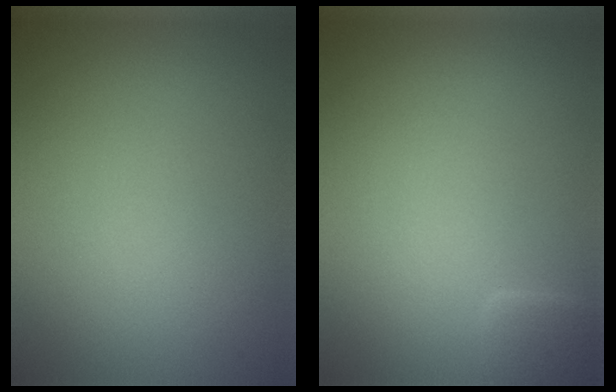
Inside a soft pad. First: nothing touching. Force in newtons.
{"total": 1.3, "press": 1.3, "slide": 0.2}